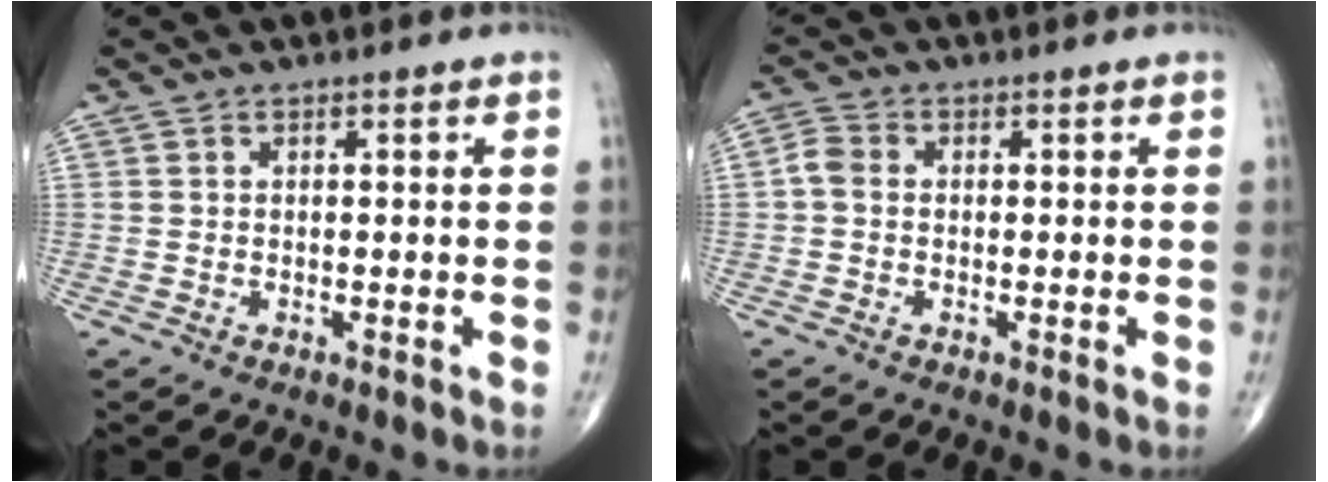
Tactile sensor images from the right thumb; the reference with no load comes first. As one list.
[{"total": 2.7, "force": [-0.2, 2.0, 1.7], "torque": [-0.033, 0.006, -0.014]}]